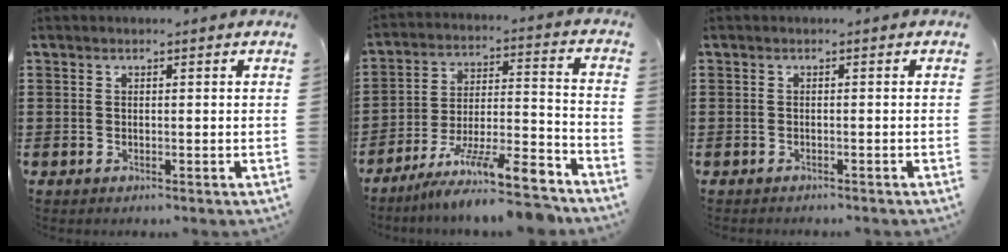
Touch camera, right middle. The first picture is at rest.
{"total": 10.9, "force": [-9.1, 1.3, 5.8], "torque": [-0.085, 0.016, -0.174]}
{"total": 0.6, "force": [-0.6, 0.0, 0.0], "torque": [-0.003, -0.001, -0.013]}